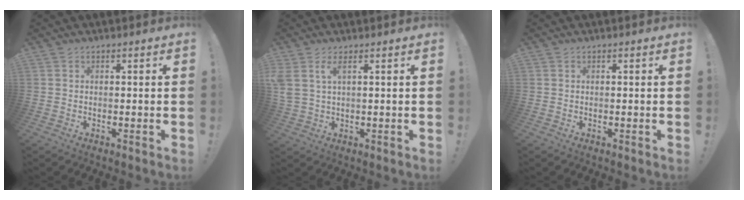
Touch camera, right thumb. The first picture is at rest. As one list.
[{"total": 4.2, "force": [2.0, 1.2, 3.5], "torque": [-0.071, -0.007, 0.040]}, {"total": 0.0}]